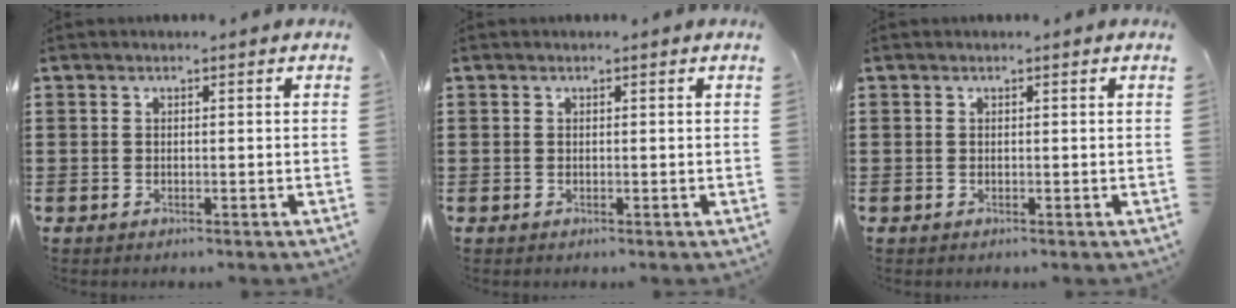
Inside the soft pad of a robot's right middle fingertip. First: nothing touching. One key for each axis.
{"total": 0.0}
{"total": 0.0}